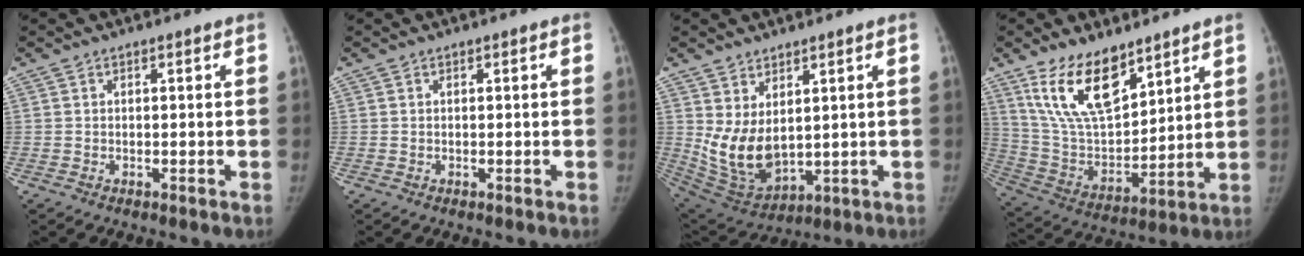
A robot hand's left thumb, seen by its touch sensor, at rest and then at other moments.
{"total": 0.0}
{"total": 10.6, "force": [2.5, 6.4, 8.1], "torque": [-0.138, -0.030, 0.074]}
{"total": 16.7, "force": [10.7, 7.7, 10.3], "torque": [-0.150, -0.059, 0.219]}